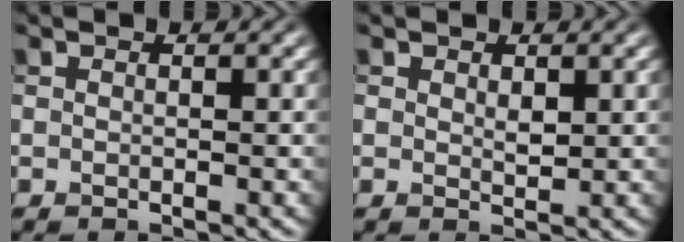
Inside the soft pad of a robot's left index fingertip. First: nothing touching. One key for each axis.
{"total": 1.0, "fx": 0.4, "fy": 0.6, "fz": 0.7, "tx": -0.014, "ty": -0.005, "tz": 0.008}